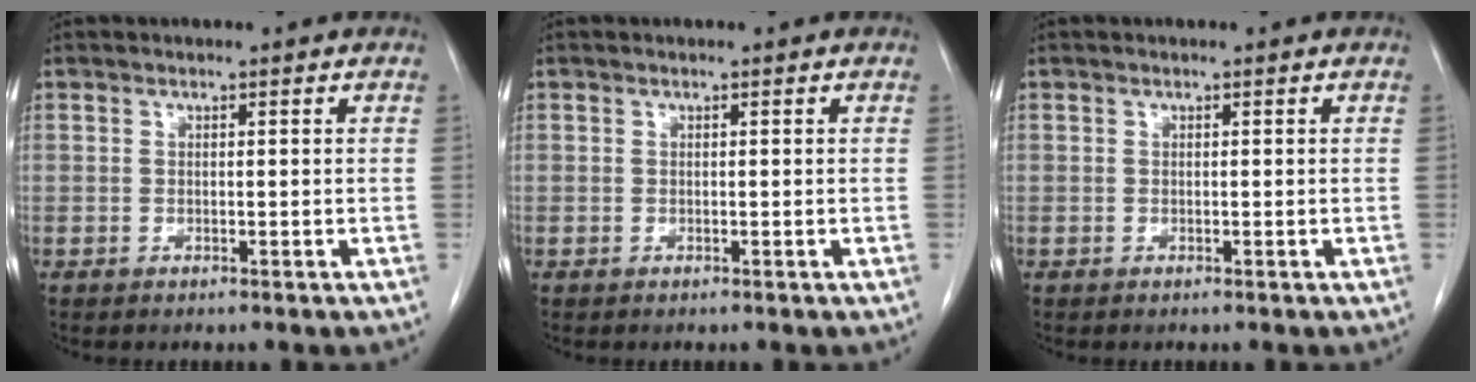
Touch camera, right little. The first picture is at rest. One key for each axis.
{"total": 0.0}
{"total": 0.0}